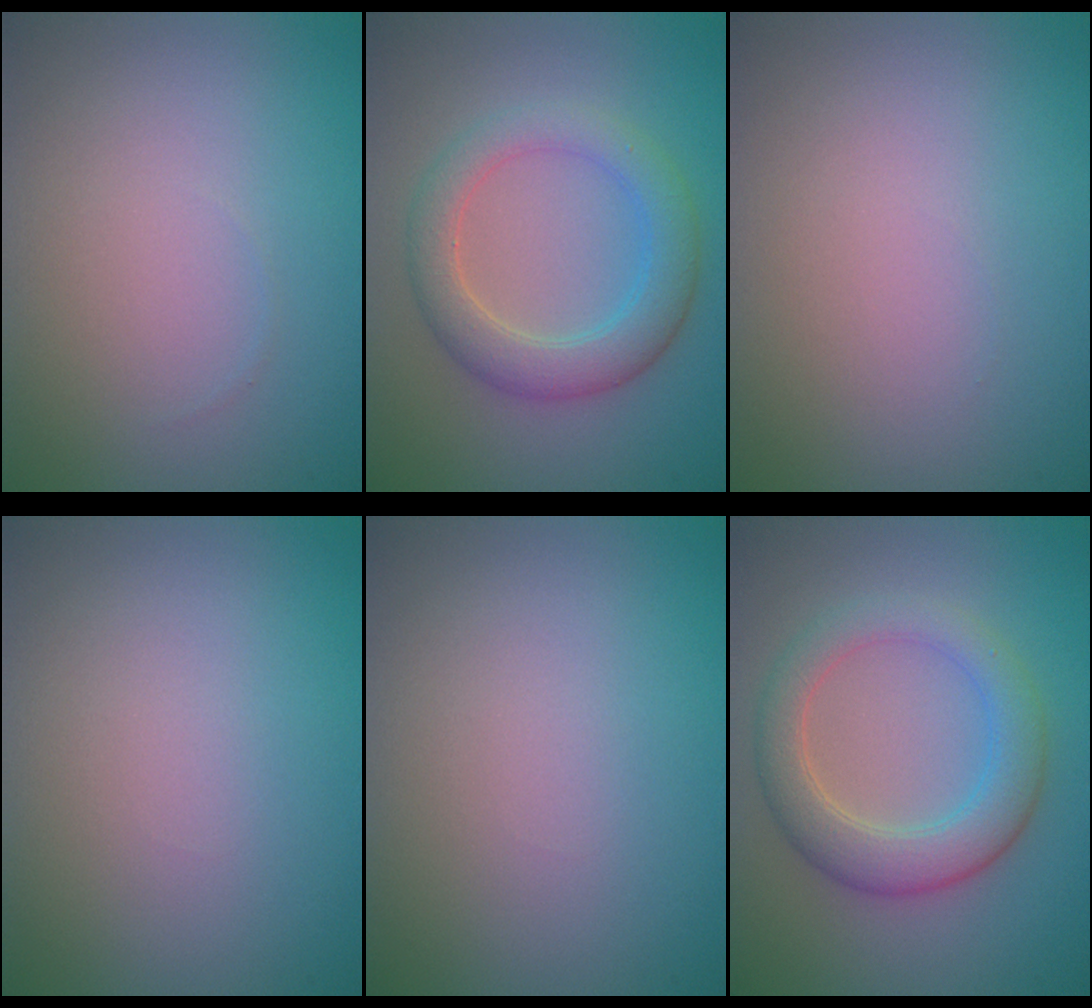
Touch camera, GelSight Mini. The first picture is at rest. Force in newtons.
{"total": 4.4, "press": 4.4, "slide": 0.2}
{"total": 0.0}
{"total": 0.0}
{"total": 0.0}
{"total": 4.6, "press": 4.6, "slide": 0.3}